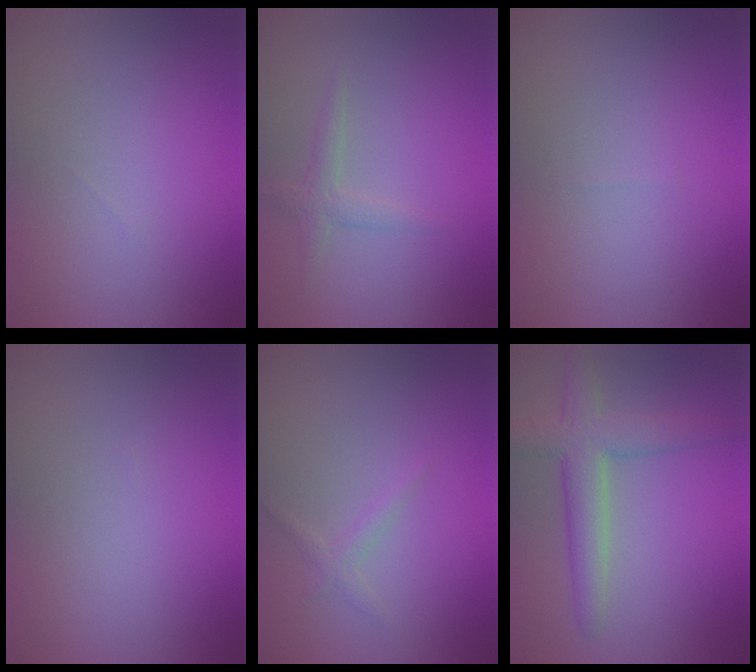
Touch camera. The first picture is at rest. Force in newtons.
{"total": 1.5, "press": 1.5, "slide": 0.0}
{"total": 0.0}
{"total": 0.0}
{"total": 1.0, "press": 1.0, "slide": 0.0}
{"total": 4.7, "press": 4.7, "slide": 0.1}